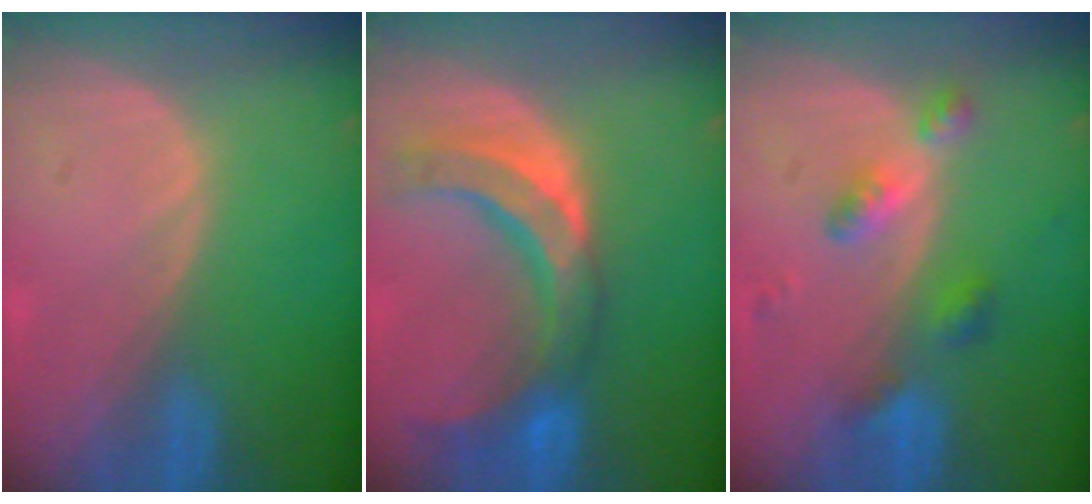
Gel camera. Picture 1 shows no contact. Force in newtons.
{"total": 10.3, "press": 9.5, "slide": 4.0}
{"total": 5.6, "press": 4.9, "slide": 2.7}